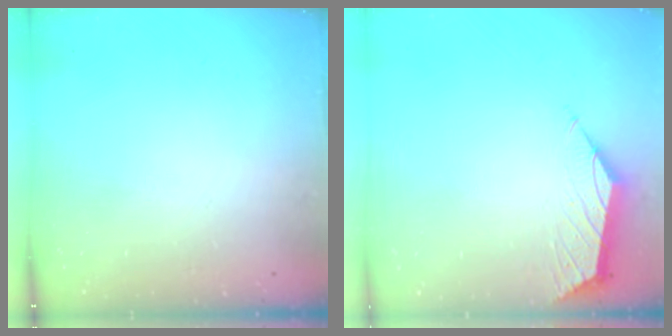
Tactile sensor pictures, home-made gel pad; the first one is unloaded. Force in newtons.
{"total": 1.6, "press": 1.5, "slide": 0.5}